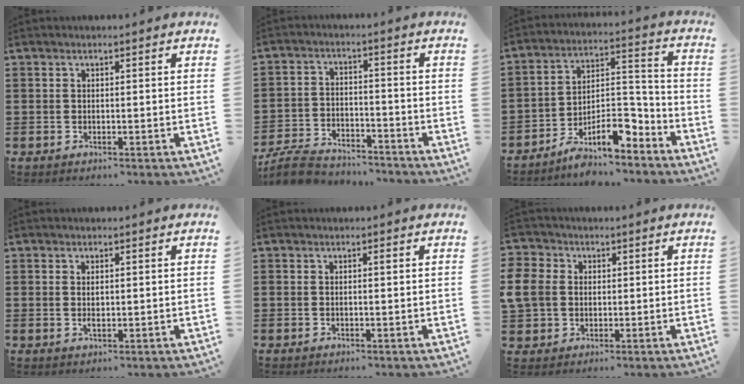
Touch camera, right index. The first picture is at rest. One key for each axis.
{"total": 6.3, "fx": -6.0, "fy": 1.3, "fz": 1.6, "tx": -0.049, "ty": 0.005, "tz": -0.120}
{"total": 9.0, "fx": -6.3, "fy": 3.6, "fz": 5.3, "tx": -0.096, "ty": 0.007, "tz": -0.119}
{"total": 1.6, "fx": 0.0, "fy": 0.5, "fz": 1.5, "tx": -0.030, "ty": 0.000, "tz": 0.000}
{"total": 0.6, "fx": -0.1, "fy": -0.1, "fz": 0.5, "tx": -0.010, "ty": -0.004, "tz": -0.002}
{"total": 5.7, "fx": 0.3, "fy": 5.1, "fz": 2.5, "tx": -0.091, "ty": 0.006, "tz": 0.000}